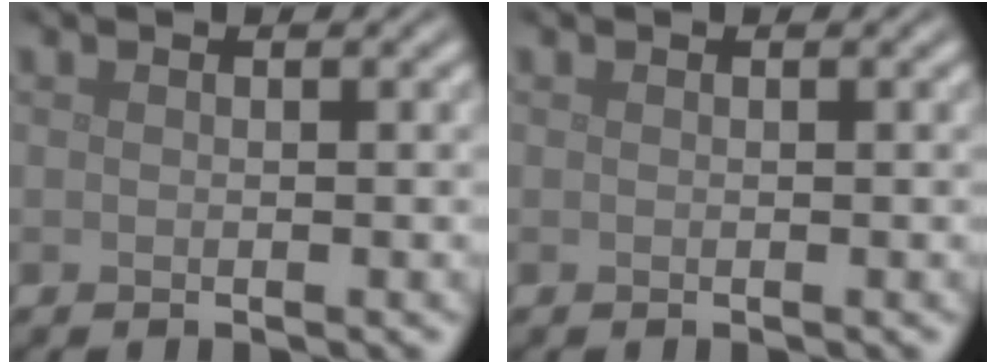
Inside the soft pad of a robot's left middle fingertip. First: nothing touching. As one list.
[{"total": 0.0}]